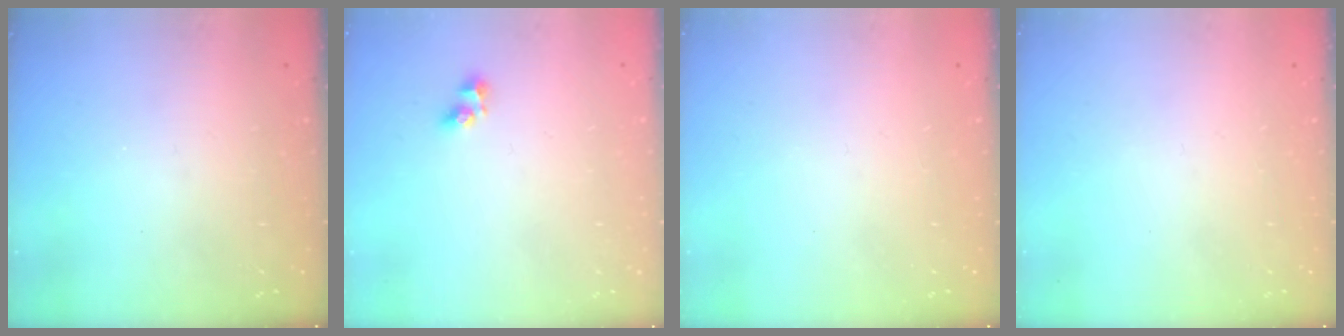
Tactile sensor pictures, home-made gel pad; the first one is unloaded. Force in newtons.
{"total": 4.6, "press": 4.5, "slide": 0.5}
{"total": 0.0}
{"total": 0.0}